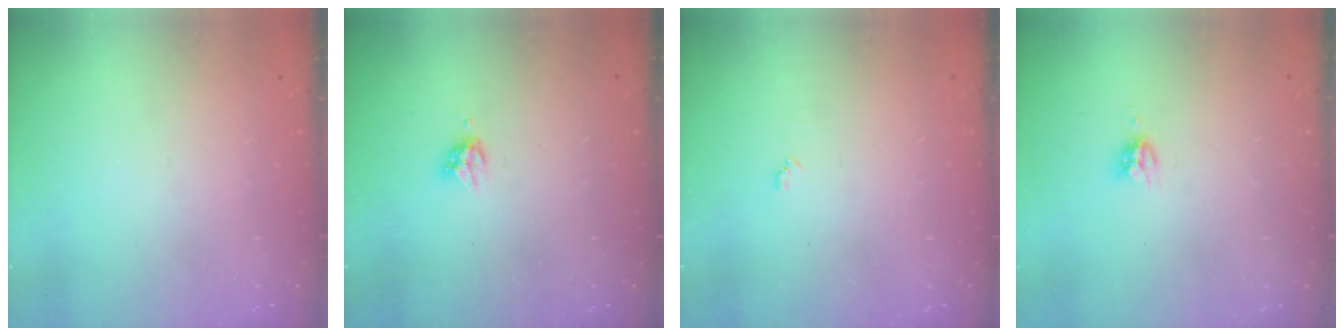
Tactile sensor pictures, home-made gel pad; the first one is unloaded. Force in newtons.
{"total": 4.2, "press": 4.1, "slide": 0.5}
{"total": 3.7, "press": 3.7, "slide": 0.4}
{"total": 4.2, "press": 4.2, "slide": 0.1}